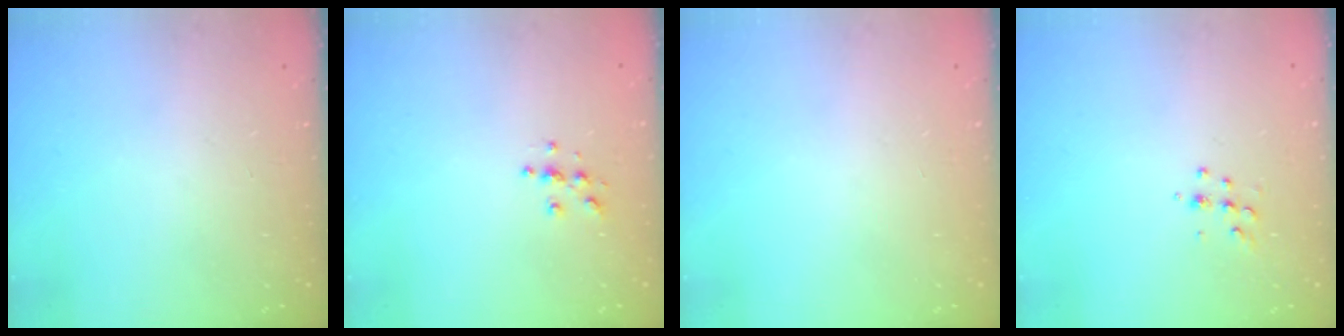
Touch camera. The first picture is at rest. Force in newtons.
{"total": 5.0, "press": 5.0, "slide": 0.4}
{"total": 0.0}
{"total": 5.4, "press": 5.4, "slide": 0.6}